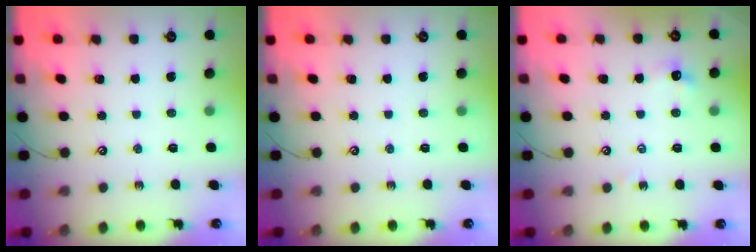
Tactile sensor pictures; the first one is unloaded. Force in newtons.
{"total": 0.0}
{"total": 4.8, "press": 4.7, "slide": 0.8}